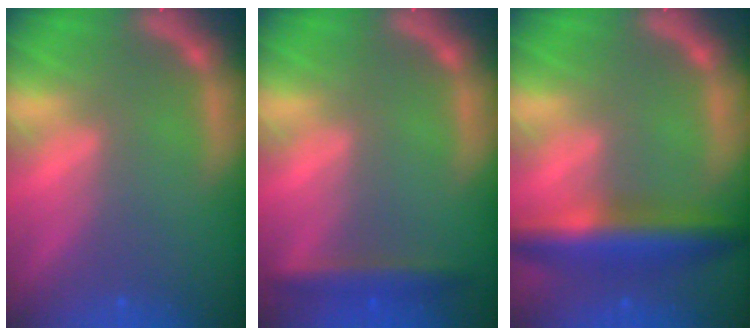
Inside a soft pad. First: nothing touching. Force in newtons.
{"total": 2.9}
{"total": 6.5}